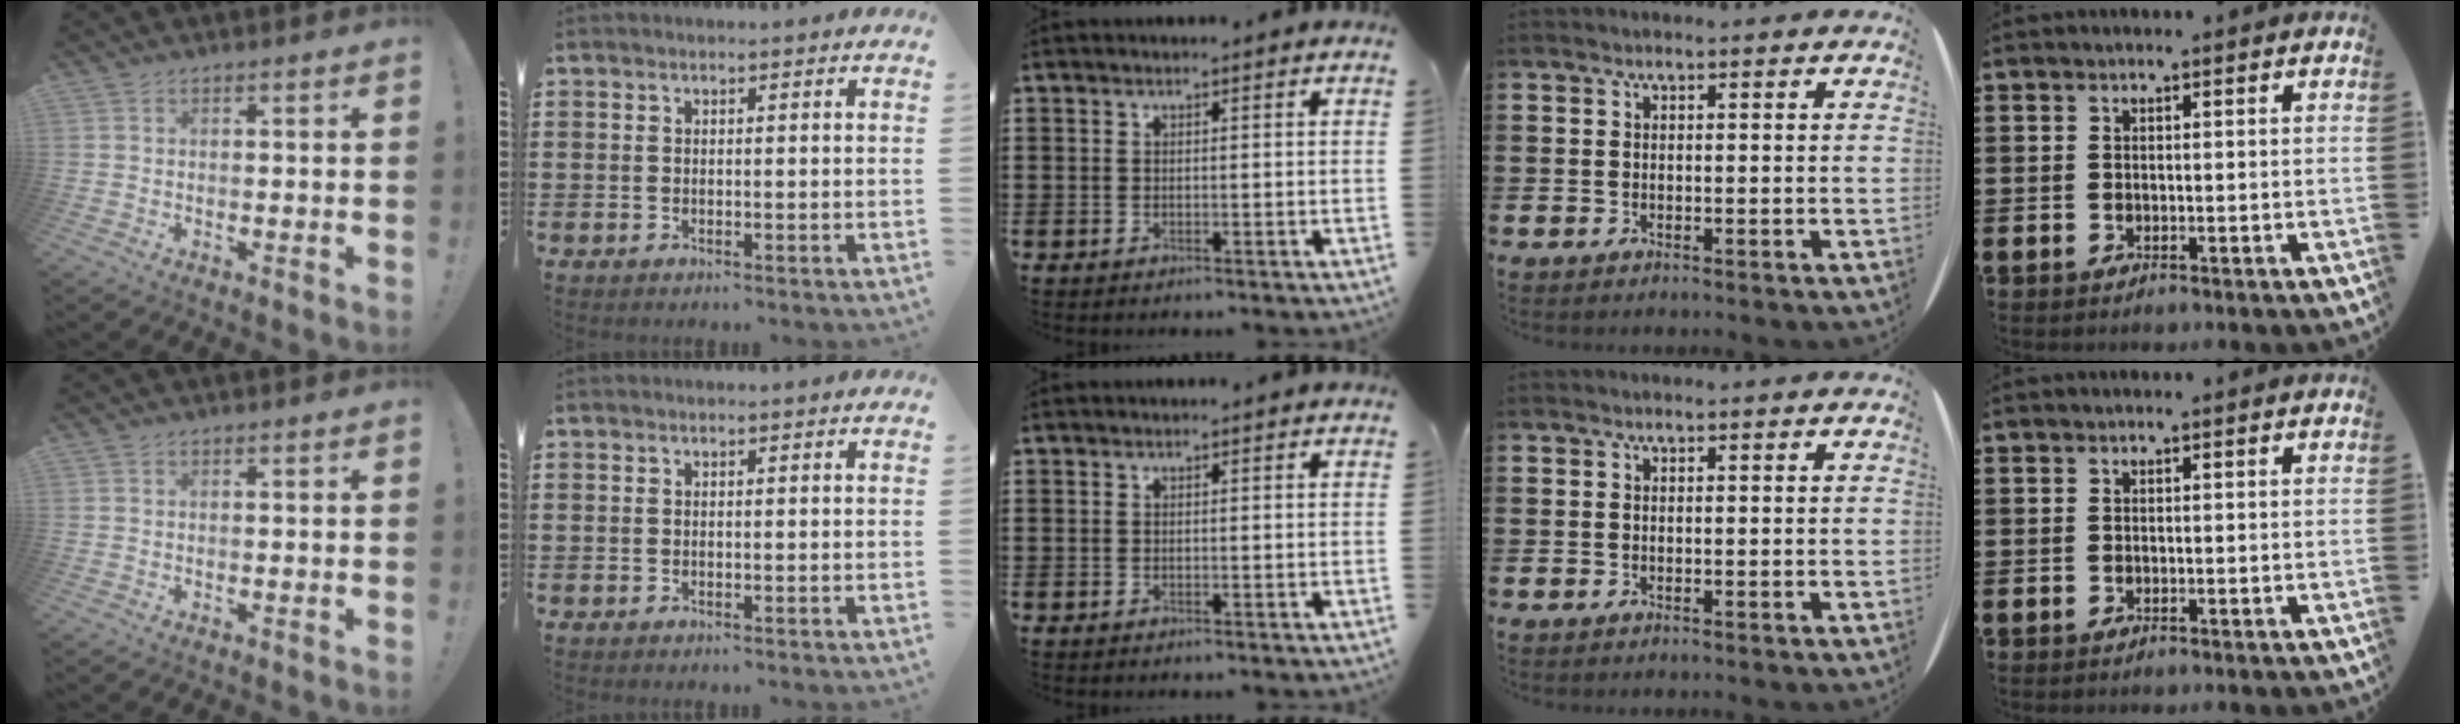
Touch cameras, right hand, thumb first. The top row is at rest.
{}